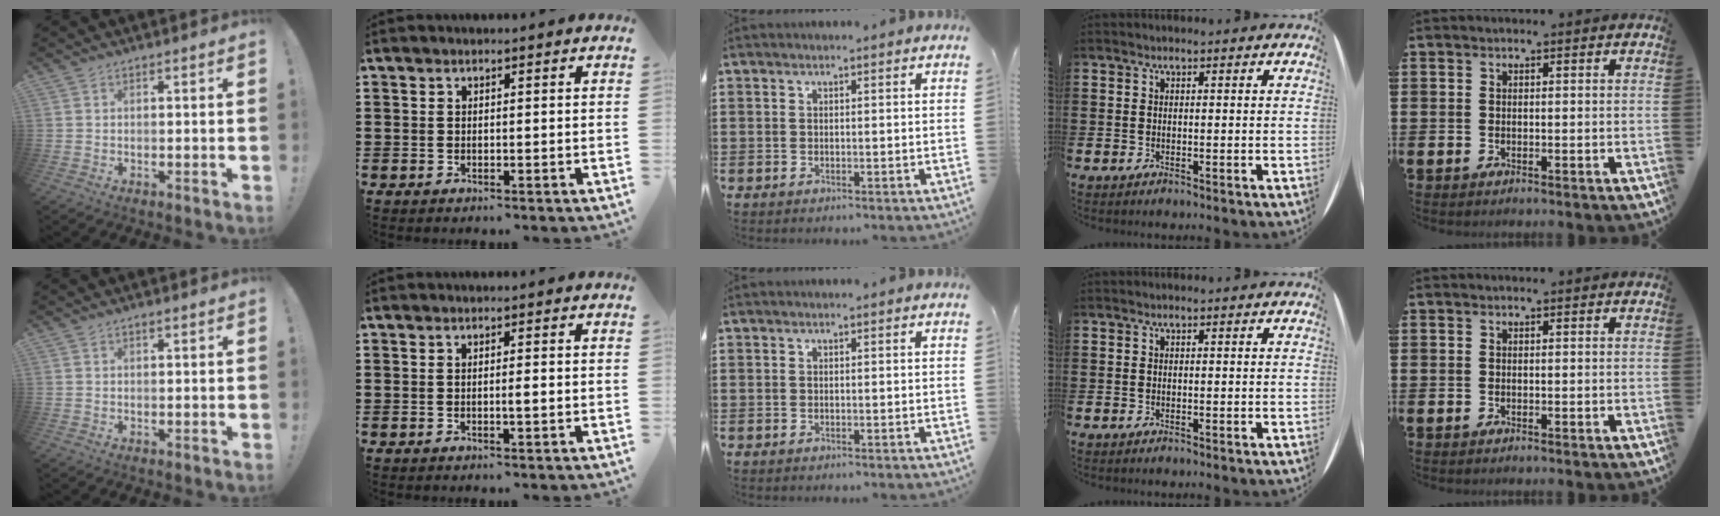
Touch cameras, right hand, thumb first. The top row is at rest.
{"thumb": {"total": 0.7, "force": [0.5, 0.3, 0.3], "torque": [-0.007, 0.001, 0.009]}, "index": {"total": 1.4, "force": [-0.2, 0.0, 1.4], "torque": [-0.022, -0.003, -0.004]}}